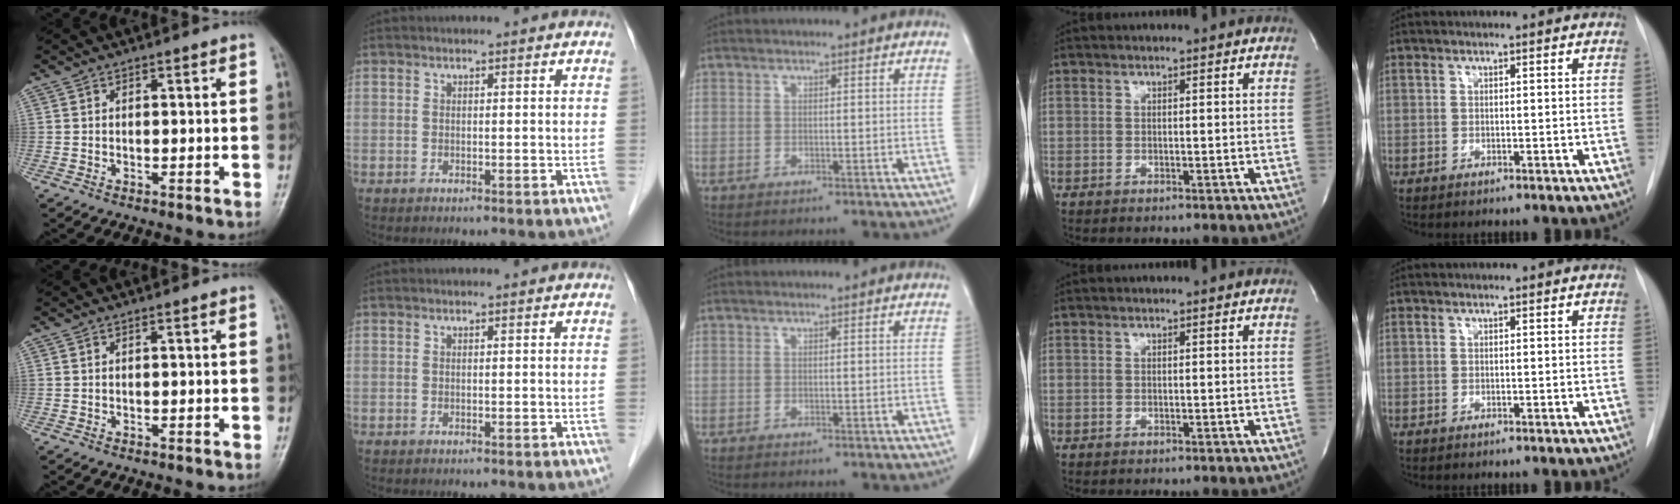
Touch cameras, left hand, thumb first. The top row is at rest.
{}